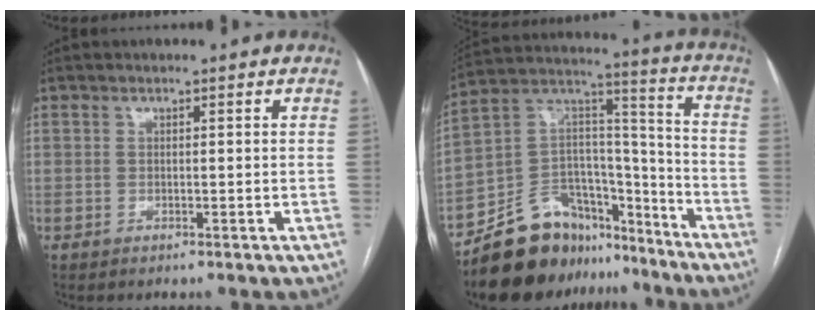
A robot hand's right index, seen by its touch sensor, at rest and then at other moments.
{"total": 19.5, "force": [-15.9, 9.2, 6.5], "torque": [-0.104, 0.065, -0.262]}